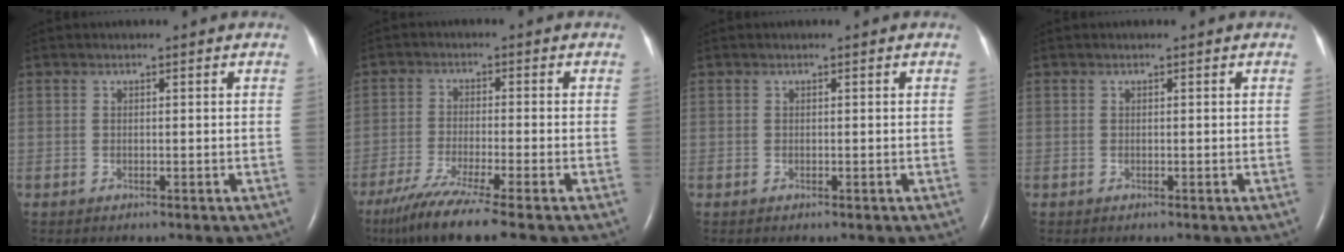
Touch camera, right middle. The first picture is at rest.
{"total": 9.5, "force": [-7.1, -0.8, 6.3], "torque": [-0.111, -0.033, -0.118]}
{"total": 0.0}
{"total": 0.0}